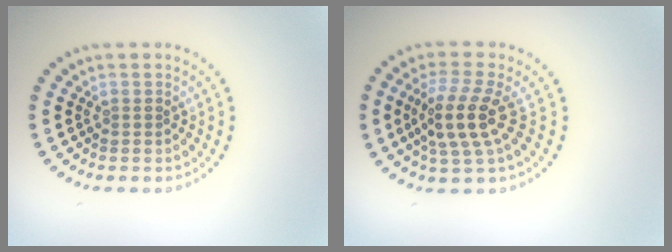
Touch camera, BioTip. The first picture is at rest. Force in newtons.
{"total": 4.0, "press": 3.4, "slide": 2.1}